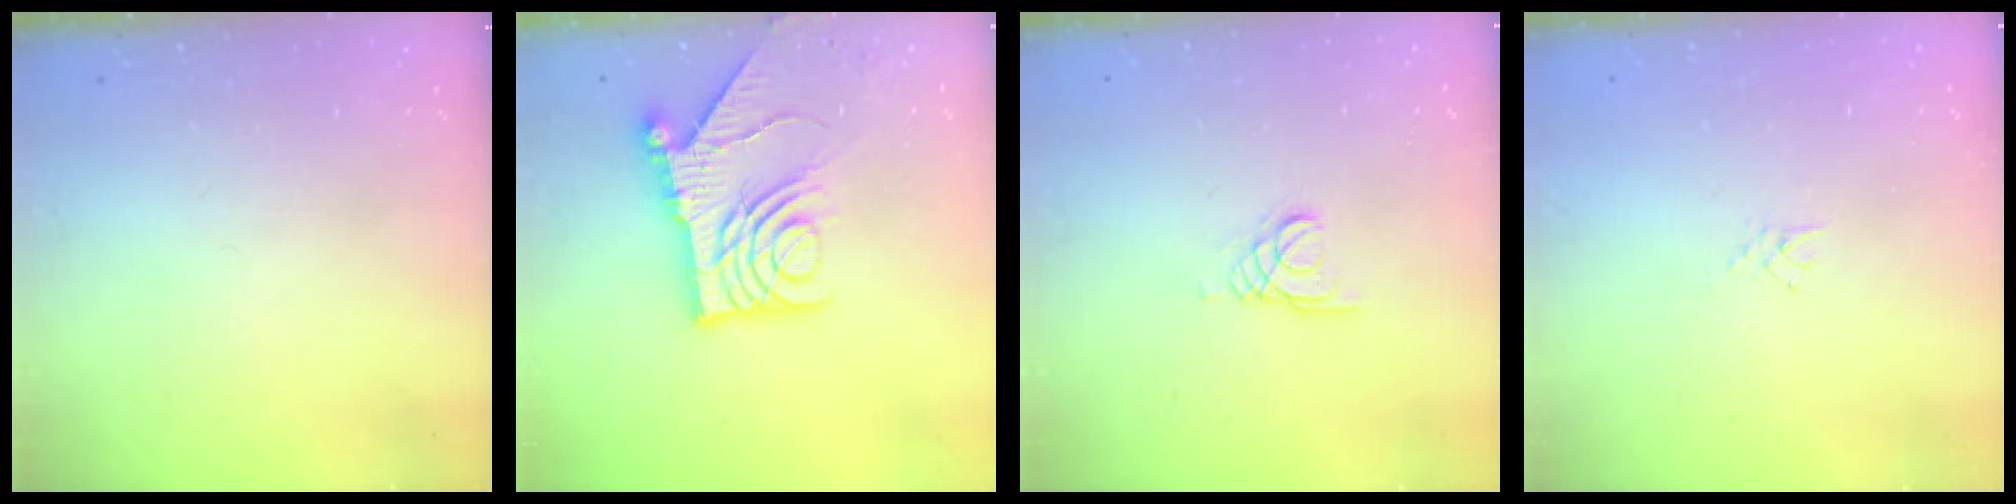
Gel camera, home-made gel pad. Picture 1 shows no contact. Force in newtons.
{"total": 14.8, "press": 14.7, "slide": 1.3}
{"total": 1.5, "press": 1.5, "slide": 0.1}
{"total": 2.4, "press": 2.4, "slide": 0.4}